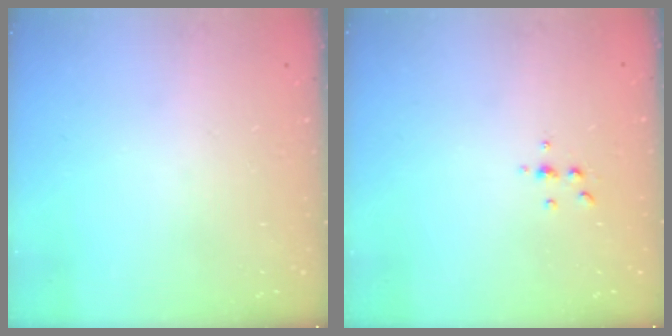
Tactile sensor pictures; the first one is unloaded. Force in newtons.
{"total": 3.6, "press": 3.6, "slide": 0.4}